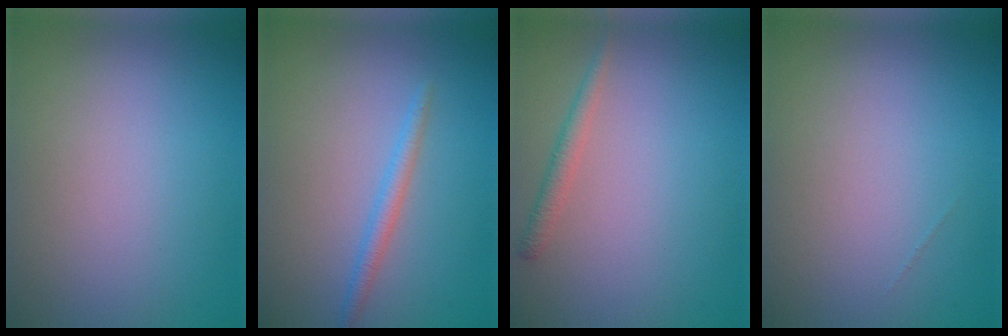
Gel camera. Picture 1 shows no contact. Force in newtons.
{"total": 1.6, "press": 1.6, "slide": 0.1}
{"total": 1.4, "press": 1.4, "slide": 0.1}
{"total": 0.0}